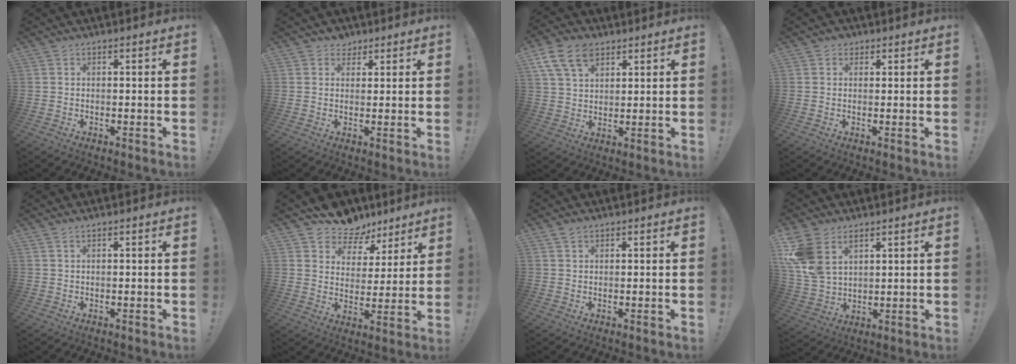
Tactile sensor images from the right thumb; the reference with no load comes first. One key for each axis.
{"total": 3.2, "fx": 2.1, "fy": 2.4, "fz": 0.5, "tx": -0.001, "ty": -0.009, "tz": 0.037}
{"total": 11.9, "fx": 6.6, "fy": 7.6, "fz": 6.4, "tx": -0.109, "ty": -0.021, "tz": 0.127}
{"total": 1.9, "fx": 1.2, "fy": 1.4, "fz": 0.5, "tx": 0.005, "ty": -0.007, "tz": 0.019}
{"total": 0.9, "fx": 0.6, "fy": 0.2, "fz": 0.6, "tx": -0.018, "ty": 0.003, "tz": 0.013}
{"total": 8.3, "fx": 6.8, "fy": 4.7, "fz": 1.0, "tx": -0.016, "ty": -0.062, "tz": 0.131}
{"total": 1.7, "fx": 1.3, "fy": 0.9, "fz": 0.6, "tx": -0.008, "ty": -0.004, "tz": 0.024}
{"total": 10.9, "fx": 5.7, "fy": 7.4, "fz": 5.6, "tx": -0.114, "ty": -0.024, "tz": 0.116}